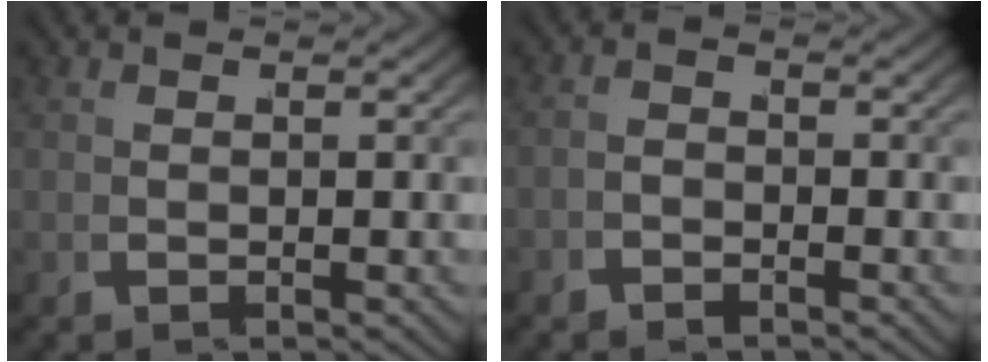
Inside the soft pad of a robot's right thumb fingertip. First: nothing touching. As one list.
[{"total": 1.4, "force": [-1.4, 0.1, 0.0], "torque": [0.002, 0.000, -0.035]}]